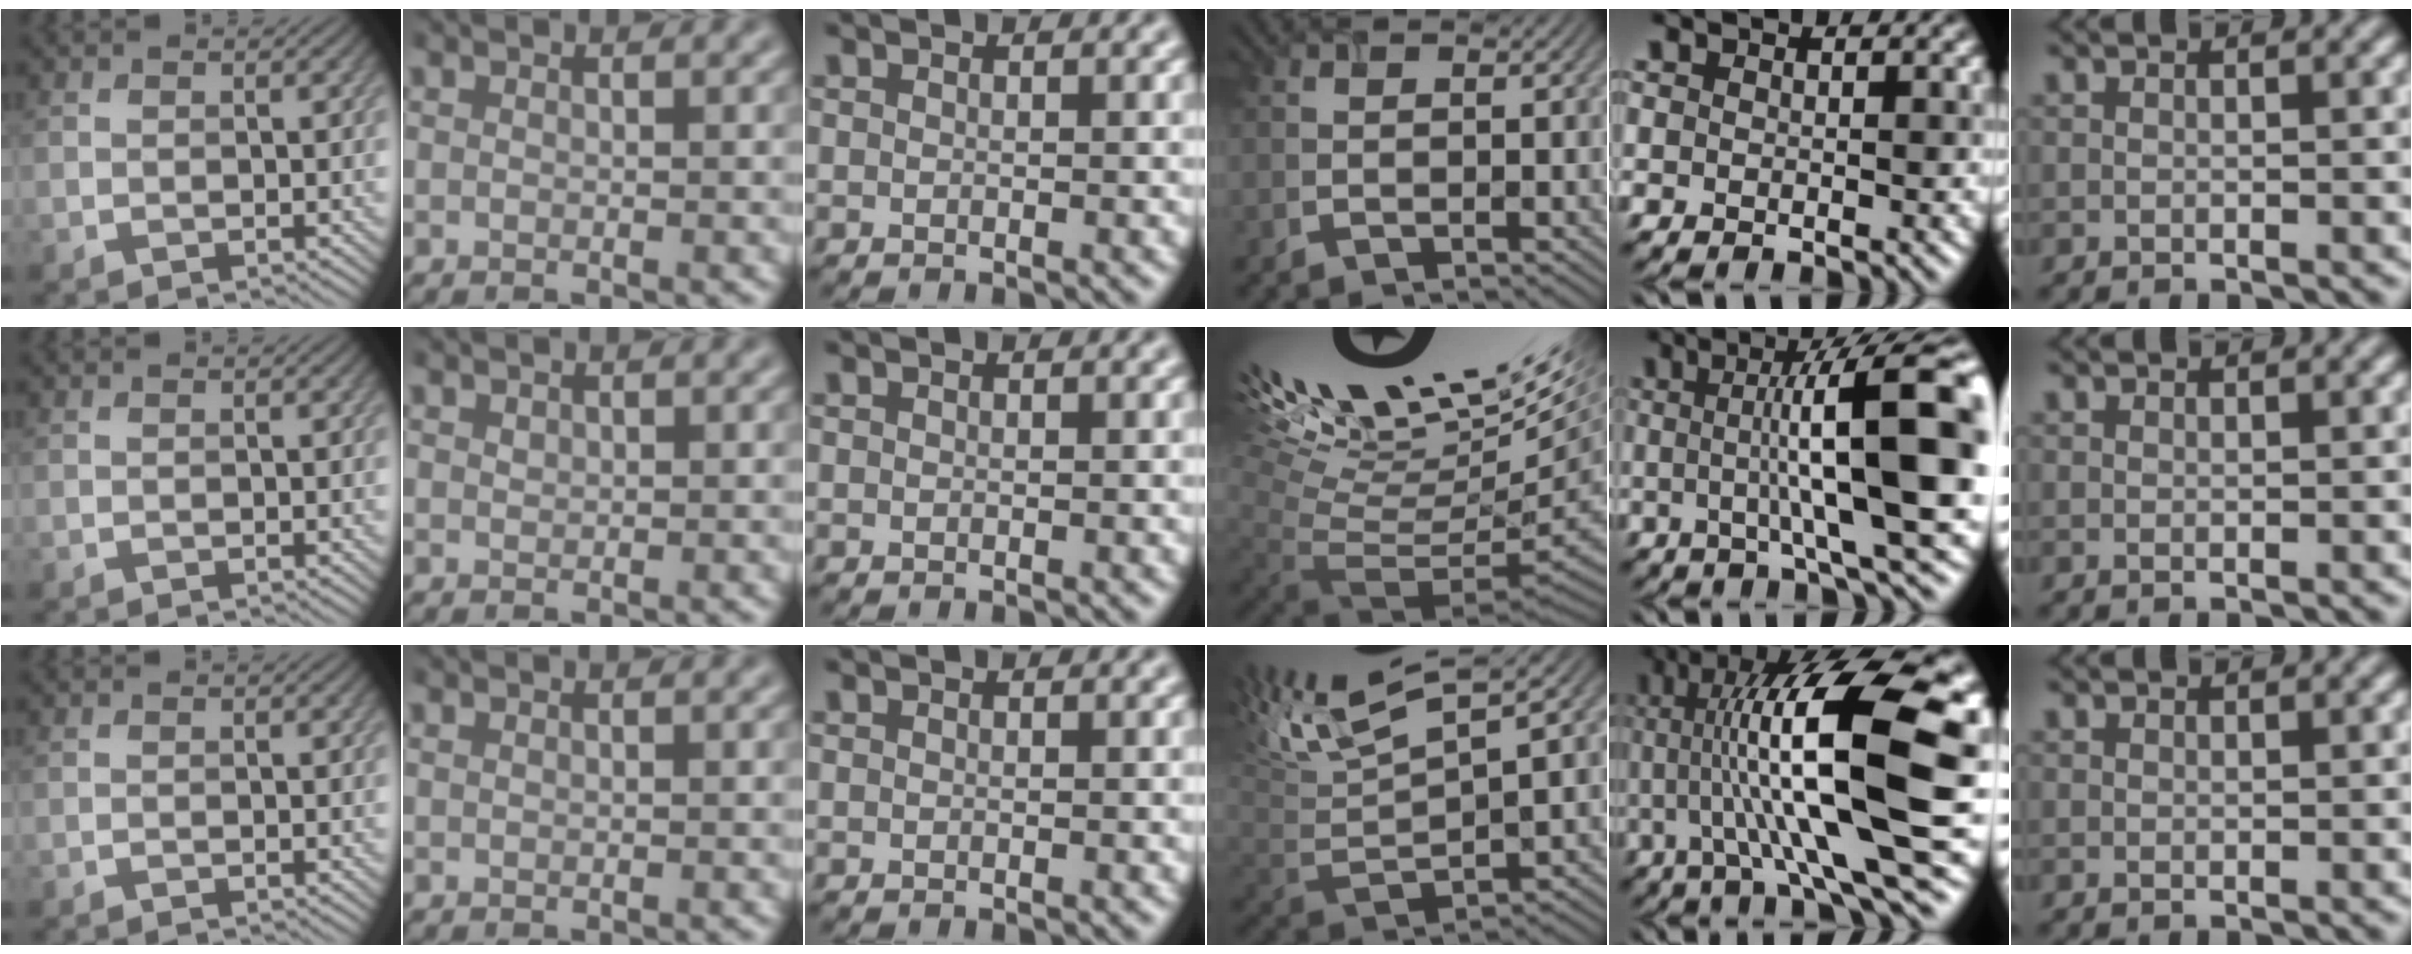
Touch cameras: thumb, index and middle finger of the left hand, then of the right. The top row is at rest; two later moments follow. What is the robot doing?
{"motion": "screw", "object": "timer"}